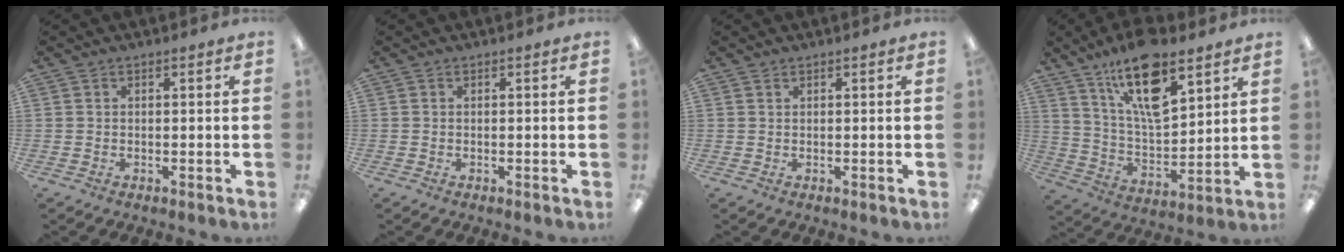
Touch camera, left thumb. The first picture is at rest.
{"total": 0.0}
{"total": 0.6, "force": [0.5, 0.2, 0.1], "torque": [-0.004, 0.001, 0.010]}
{"total": 18.2, "force": [11.8, 7.1, 12.0], "torque": [-0.206, -0.056, 0.200]}